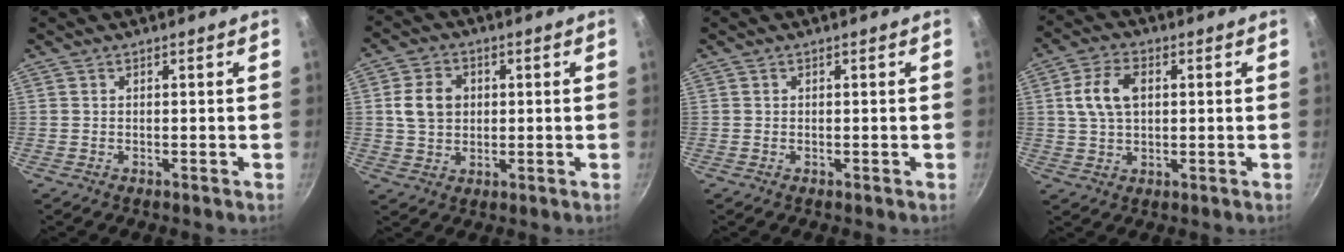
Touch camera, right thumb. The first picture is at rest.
{"total": 7.6, "force": [1.0, 6.2, 4.3], "torque": [-0.058, 0.002, 0.019]}
{"total": 0.0}
{"total": 8.4, "force": [1.7, 5.2, 6.3], "torque": [-0.120, 0.008, 0.032]}